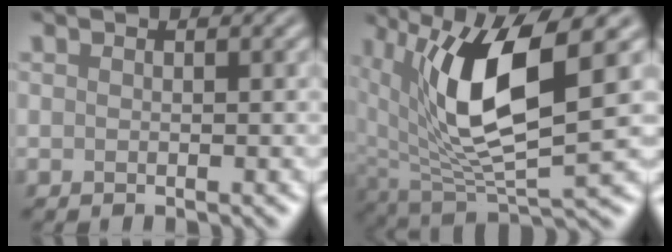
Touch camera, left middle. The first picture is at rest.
{"total": 10.8, "force": [3.0, 3.8, 9.6], "torque": [-0.191, -0.005, 0.057]}